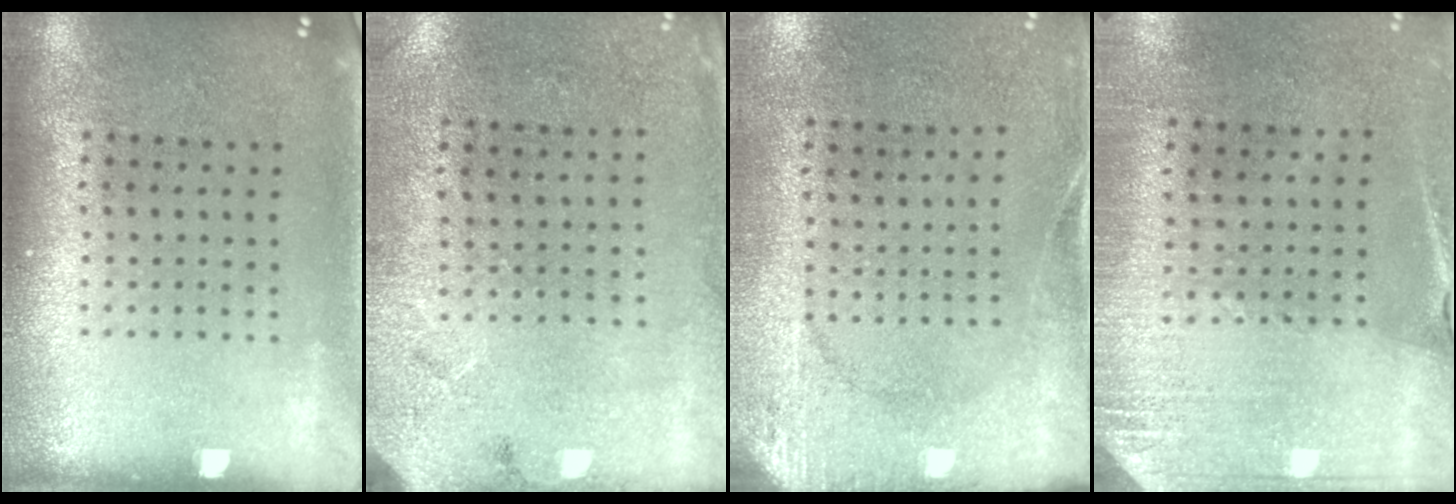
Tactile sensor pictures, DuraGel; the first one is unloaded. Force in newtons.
{"total": 2.7, "press": 2.2, "slide": 1.7}
{"total": 2.7, "press": 2.1, "slide": 1.7}
{"total": 2.7, "press": 2.6, "slide": 0.9}